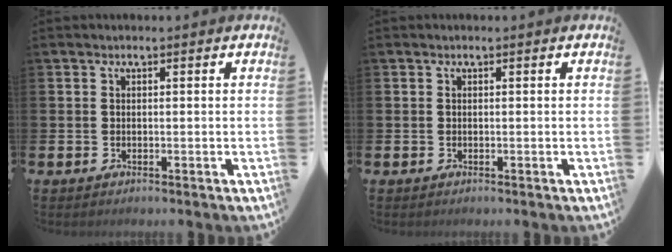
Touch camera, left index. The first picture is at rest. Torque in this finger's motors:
{"motor_torque": [-0.01, -0.01, 0.00, -0.01]}